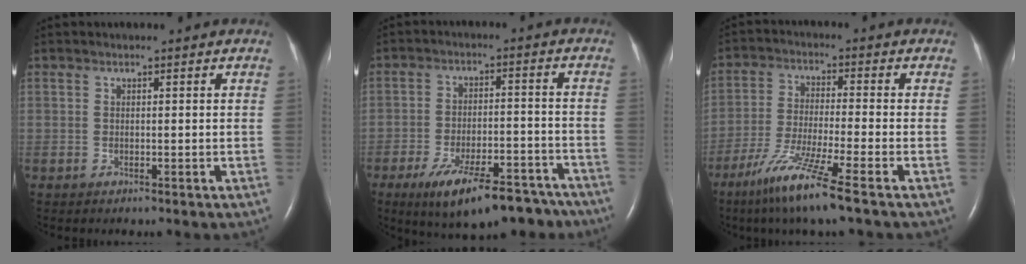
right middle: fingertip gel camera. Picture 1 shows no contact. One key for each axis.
{"total": 15.8, "fx": -11.6, "fy": 5.5, "fz": 9.2, "tx": -0.116, "ty": 0.014, "tz": -0.173}
{"total": 10.0, "fx": -6.3, "fy": -0.8, "fz": 7.7, "tx": -0.159, "ty": -0.036, "tz": -0.122}